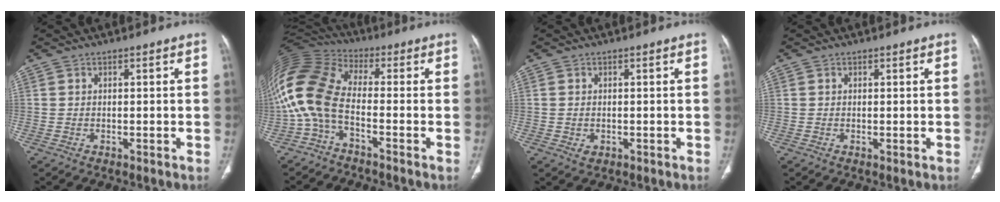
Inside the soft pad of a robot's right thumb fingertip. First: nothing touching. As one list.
[{"total": 13.0, "force": [-3.3, 6.8, 10.6], "torque": [-0.236, 0.061, -0.078]}, {"total": 1.5, "force": [-0.2, 1.2, 0.8], "torque": [-0.014, 0.000, 0.003]}, {"total": 0.0}]